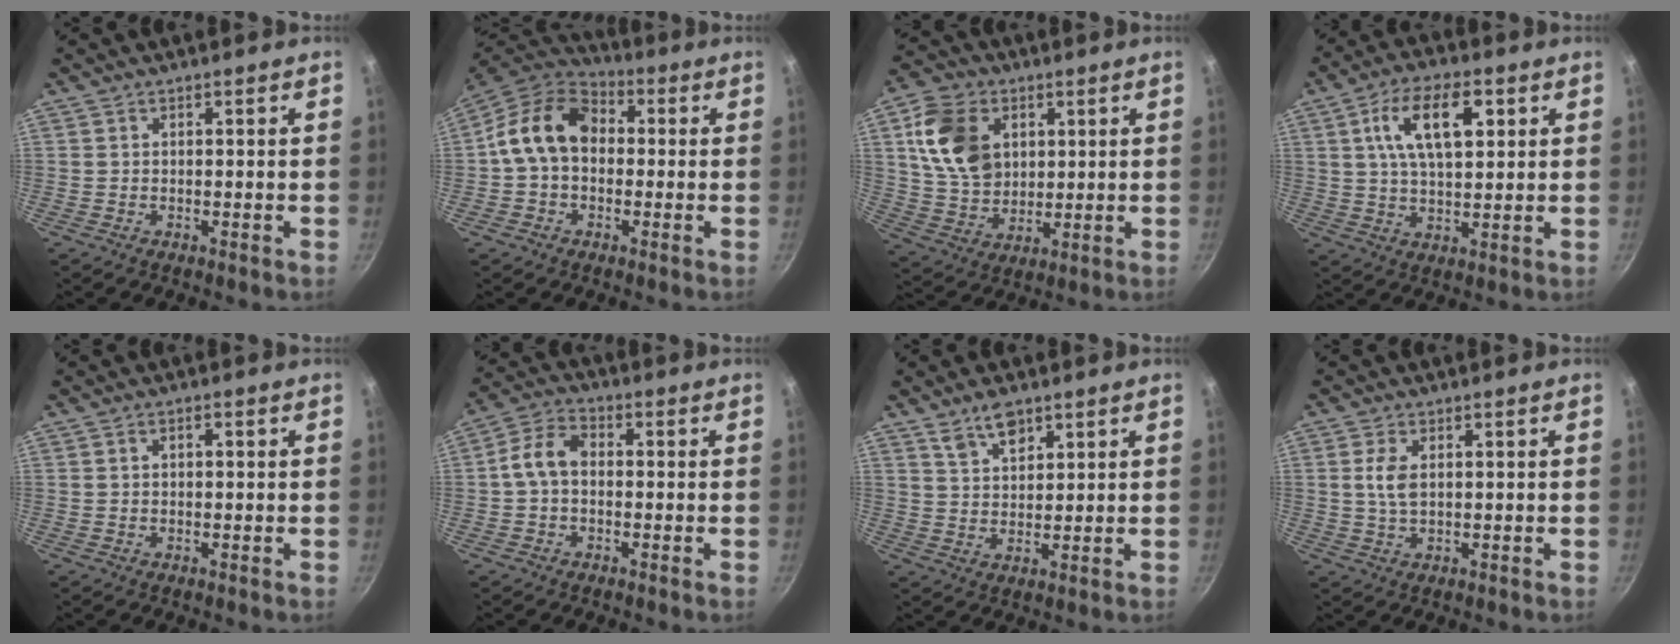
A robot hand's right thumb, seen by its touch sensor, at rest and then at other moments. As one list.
[{"total": 13.1, "force": [0.6, 9.9, 8.5], "torque": [-0.123, 0.034, -0.009]}, {"total": 14.8, "force": [4.3, 10.9, 9.0], "torque": [-0.144, -0.013, 0.084]}, {"total": 12.7, "force": [4.1, 6.1, 10.4], "torque": [-0.165, -0.001, 0.068]}, {"total": 1.3, "force": [0.2, 0.9, 1.0], "torque": [-0.018, 0.008, 0.002]}, {"total": 6.5, "force": [-0.5, 4.7, 4.5], "torque": [-0.079, 0.026, -0.024]}, {"total": 5.6, "force": [3.8, 2.6, 3.2], "torque": [-0.045, -0.020, 0.071]}, {"total": 4.3, "force": [0.9, 2.3, 3.5], "torque": [-0.072, -0.002, 0.020]}]